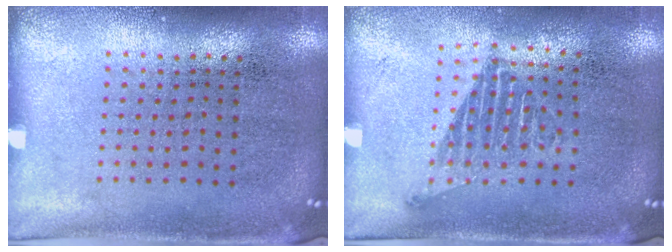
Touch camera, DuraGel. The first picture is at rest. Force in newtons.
{"total": 1.1, "press": 1.0, "slide": 0.6}